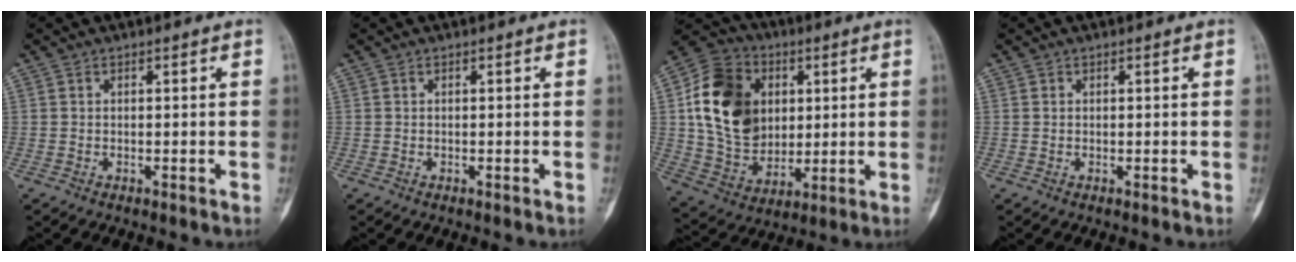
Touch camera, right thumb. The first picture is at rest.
{"total": 0.0}
{"total": 19.7, "force": [4.0, 15.0, 12.2], "torque": [-0.202, -0.001, 0.077]}
{"total": 0.0}